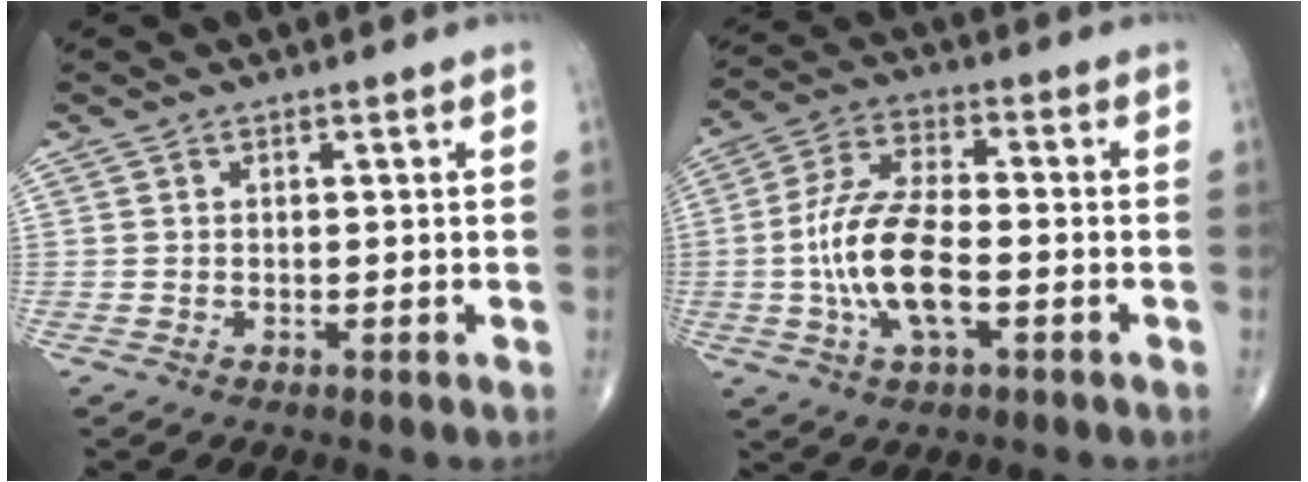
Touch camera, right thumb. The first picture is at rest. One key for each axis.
{"total": 13.3, "fx": -2.7, "fy": 5.7, "fz": 11.7, "tx": -0.239, "ty": 0.020, "tz": -0.053}